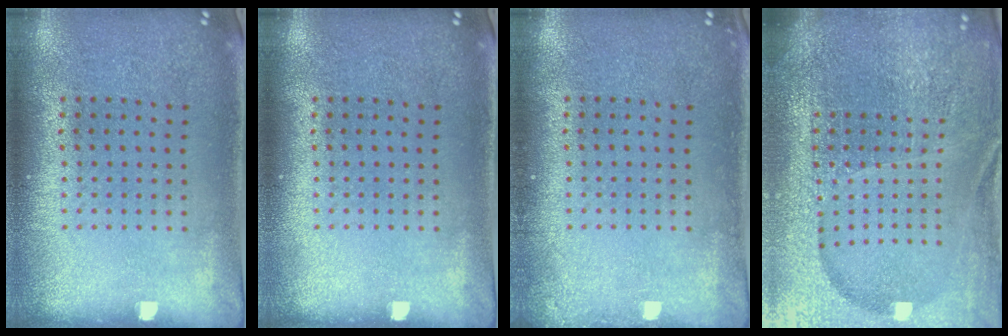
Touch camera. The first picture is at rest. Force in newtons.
{"total": 0.0}
{"total": 0.8, "press": 0.8, "slide": 0.1}
{"total": 6.2, "press": 5.5, "slide": 2.9}